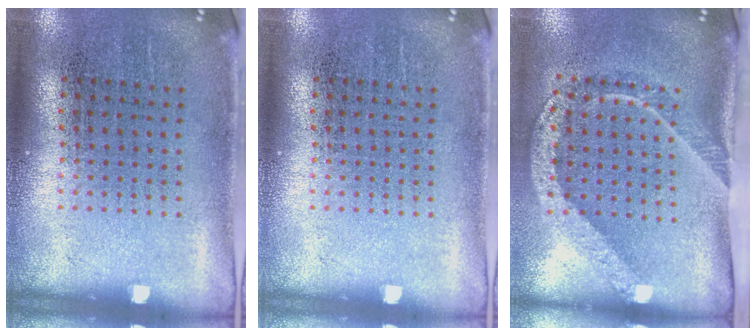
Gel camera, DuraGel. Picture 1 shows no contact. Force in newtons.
{"total": 0.0}
{"total": 2.1, "press": 1.5, "slide": 1.5}